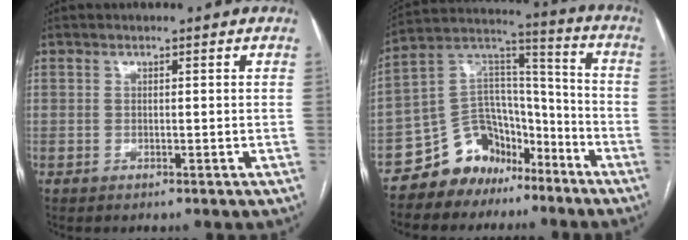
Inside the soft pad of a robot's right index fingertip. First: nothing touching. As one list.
[{"total": 12.4, "force": [-8.9, 8.0, 3.3], "torque": [-0.063, 0.078, -0.156]}]